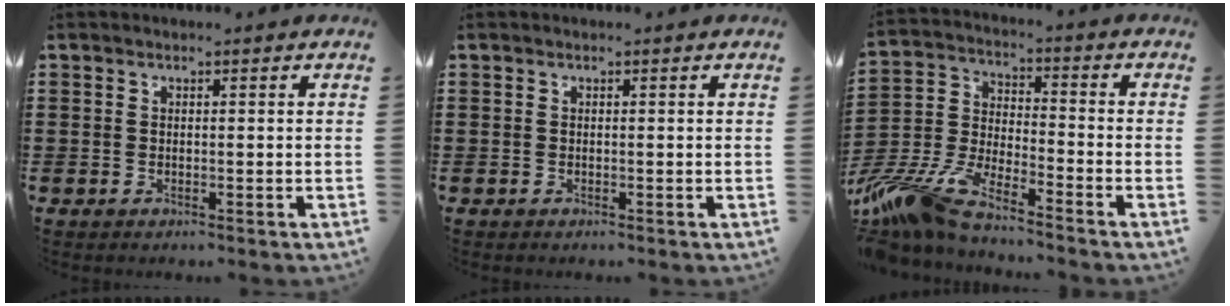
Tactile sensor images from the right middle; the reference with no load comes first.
{"total": 0.0}
{"total": 10.3, "force": [-9.4, 0.8, 4.1], "torque": [-0.114, -0.002, -0.196]}